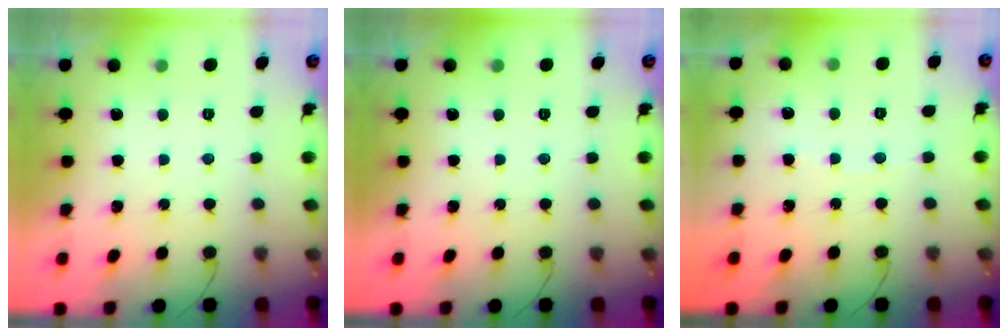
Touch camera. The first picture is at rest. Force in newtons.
{"total": 0.0}
{"total": 2.3, "press": 2.3, "slide": 0.3}